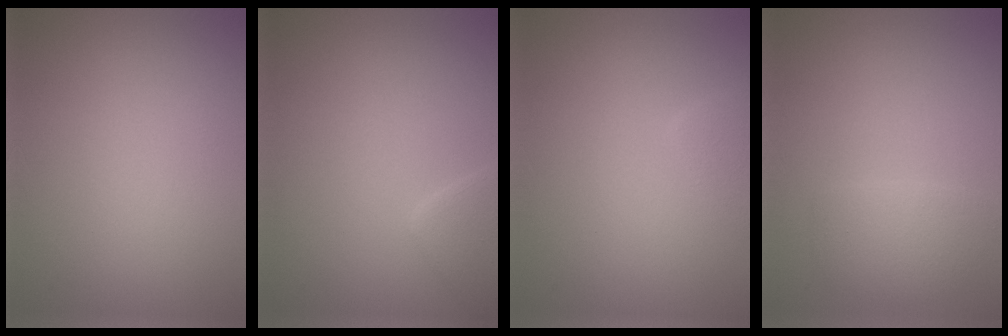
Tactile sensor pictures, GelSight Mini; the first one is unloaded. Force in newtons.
{"total": 2.2, "press": 2.2, "slide": 0.1}
{"total": 1.3, "press": 1.3, "slide": 0.1}
{"total": 2.3, "press": 2.2, "slide": 0.1}